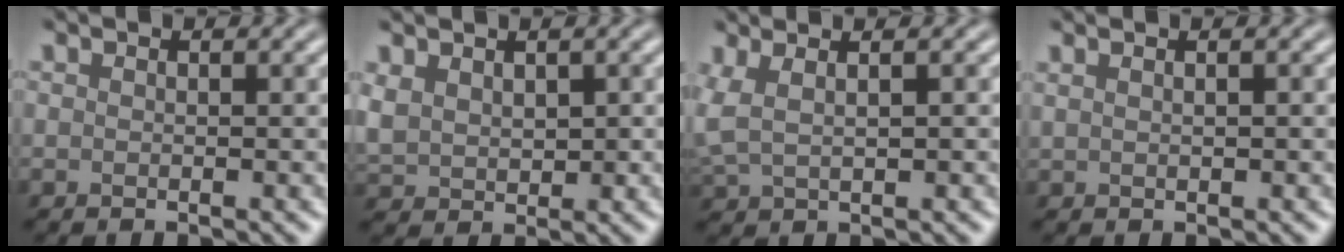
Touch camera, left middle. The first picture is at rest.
{"total": 2.8, "force": [1.2, 2.0, 1.5], "torque": [-0.041, -0.005, 0.031]}
{"total": 2.6, "force": [1.0, 1.3, 2.0], "torque": [-0.046, 0.011, 0.032]}
{"total": 1.5, "force": [0.9, 0.7, 1.0], "torque": [-0.013, 0.005, 0.003]}